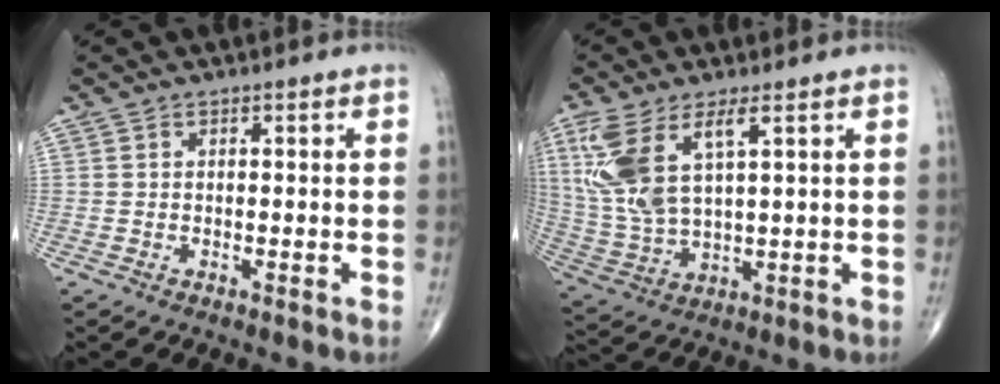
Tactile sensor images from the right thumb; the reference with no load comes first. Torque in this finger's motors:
{"motor_torque": [0.31, 0.43, 1.45, 0.95, 0.17]}